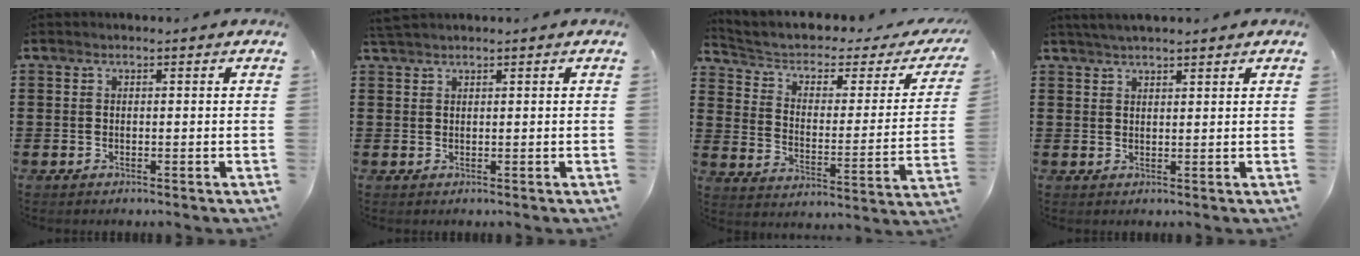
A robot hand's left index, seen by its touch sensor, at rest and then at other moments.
{"total": 1.3, "force": [1.3, 0.1, 0.5], "torque": [-0.012, 0.001, 0.025]}
{"total": 3.7, "force": [2.1, 1.9, 2.4], "torque": [-0.064, -0.020, 0.027]}
{"total": 2.3, "force": [2.2, 0.1, 0.8], "torque": [-0.020, 0.003, 0.041]}